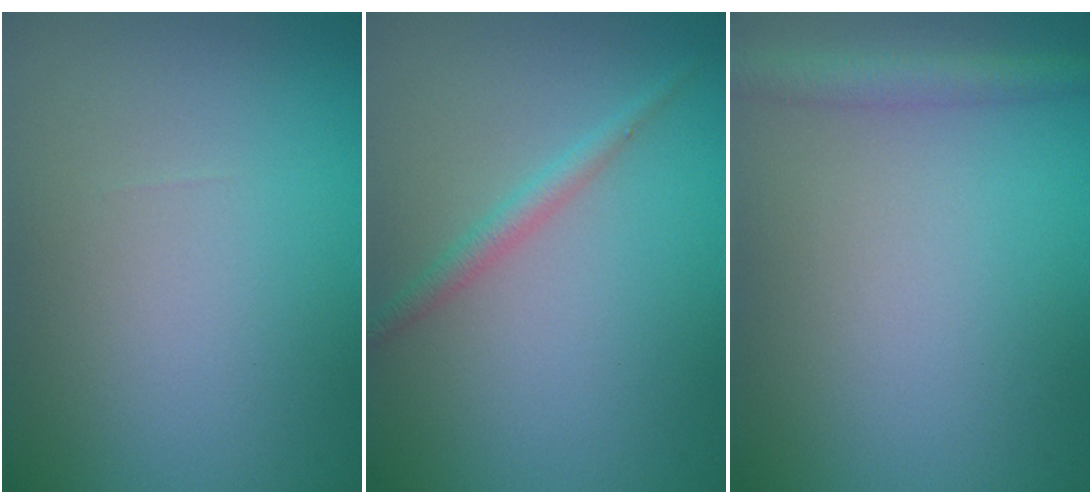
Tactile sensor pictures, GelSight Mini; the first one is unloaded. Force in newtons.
{"total": 1.5, "press": 1.5, "slide": 0.1}
{"total": 2.4, "press": 2.4, "slide": 0.1}